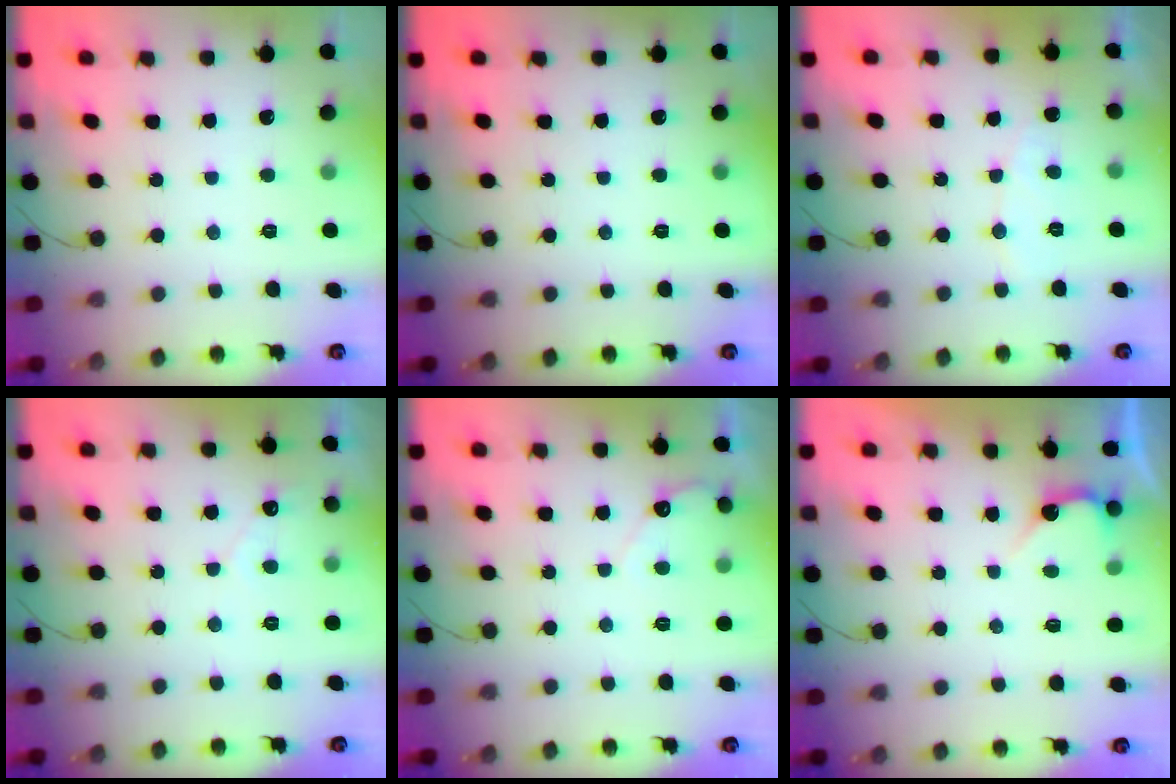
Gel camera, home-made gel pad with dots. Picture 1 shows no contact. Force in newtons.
{"total": 0.0}
{"total": 4.5, "press": 4.5, "slide": 0.3}
{"total": 2.5, "press": 2.5, "slide": 0.0}
{"total": 3.3, "press": 3.3, "slide": 0.2}
{"total": 2.8, "press": 2.8, "slide": 0.2}